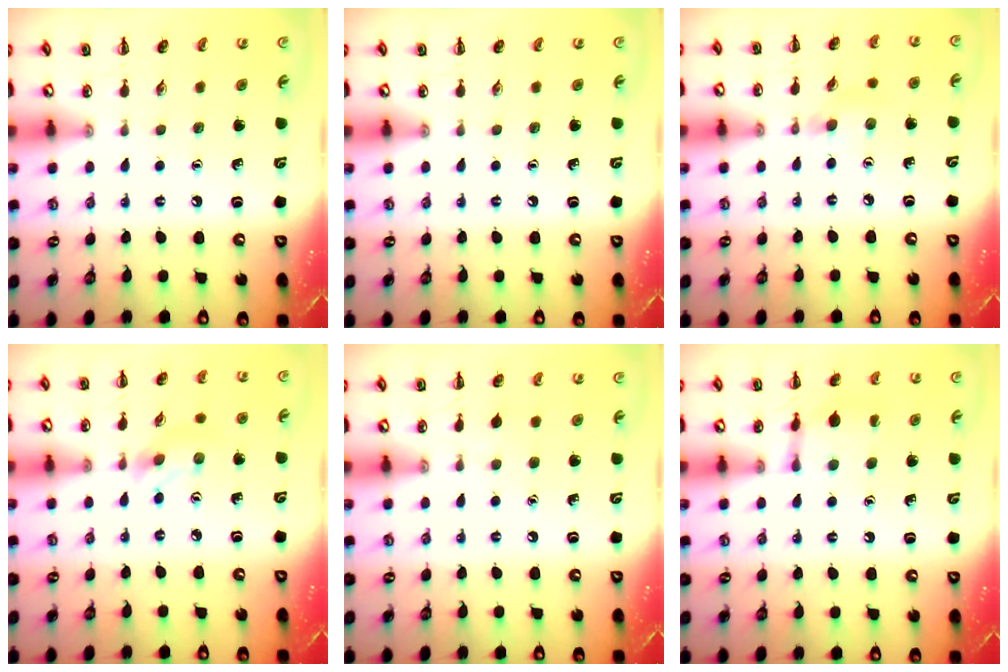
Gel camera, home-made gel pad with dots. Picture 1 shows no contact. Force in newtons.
{"total": 0.0}
{"total": 5.4, "press": 5.0, "slide": 2.0}
{"total": 2.7, "press": 2.6, "slide": 0.8}
{"total": 2.4, "press": 2.3, "slide": 0.9}
{"total": 10.1, "press": 10.1, "slide": 0.7}